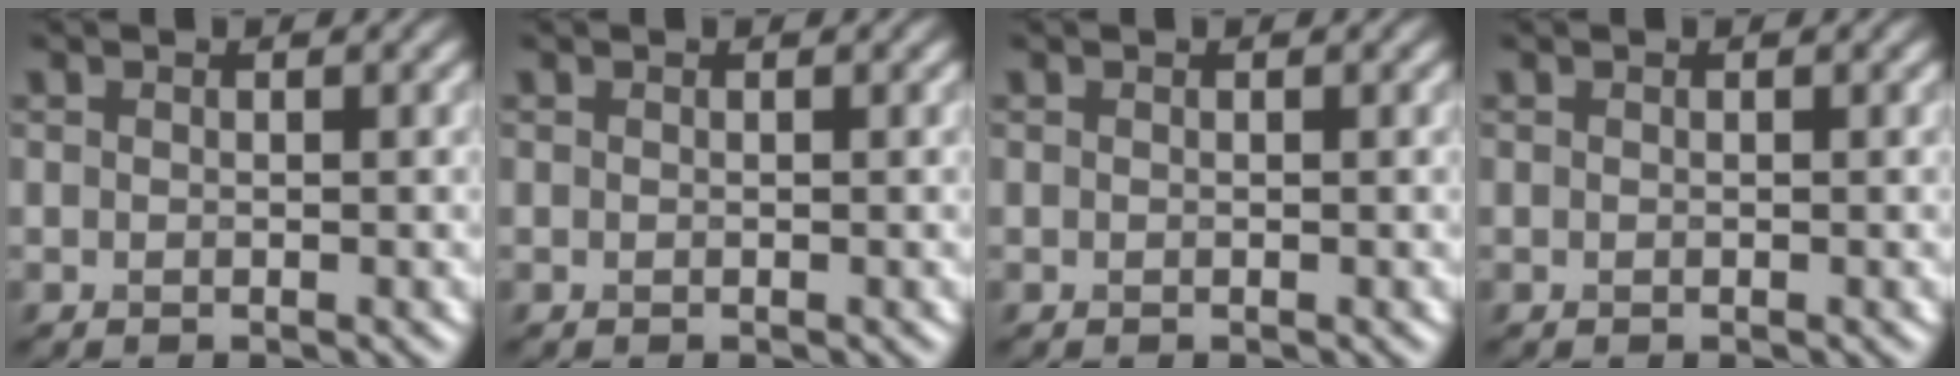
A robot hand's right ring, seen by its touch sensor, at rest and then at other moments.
{"total": 0.0}
{"total": 0.0}
{"total": 0.0}